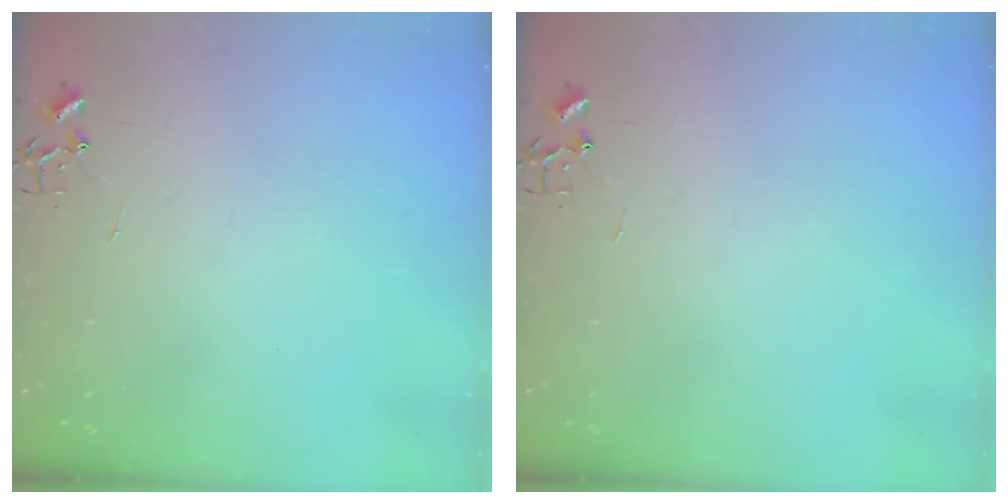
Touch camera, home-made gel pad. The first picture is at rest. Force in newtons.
{"total": 0.0}